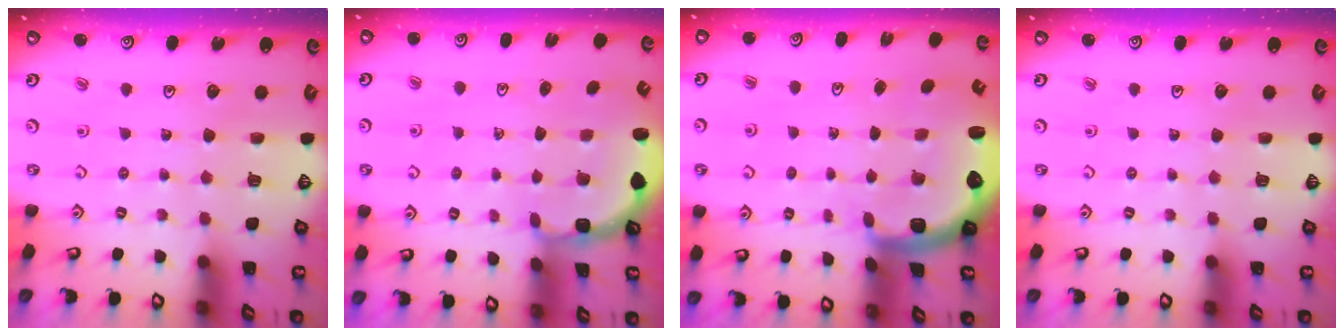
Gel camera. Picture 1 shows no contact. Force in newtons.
{"total": 2.4, "press": 1.7, "slide": 1.6}
{"total": 2.8, "press": 2.5, "slide": 1.4}
{"total": 0.0}